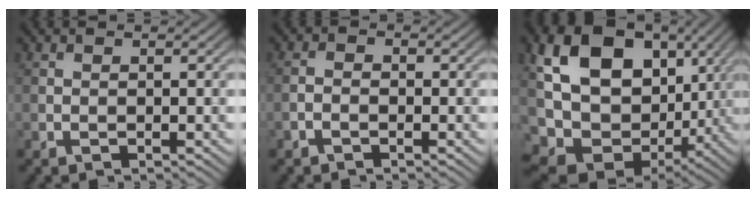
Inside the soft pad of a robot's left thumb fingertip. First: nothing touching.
{"total": 1.1, "force": [-0.8, 0.5, 0.6], "torque": [-0.011, 0.004, -0.020]}
{"total": 16.3, "force": [2.1, 12.2, 10.7], "torque": [-0.211, -0.032, 0.070]}